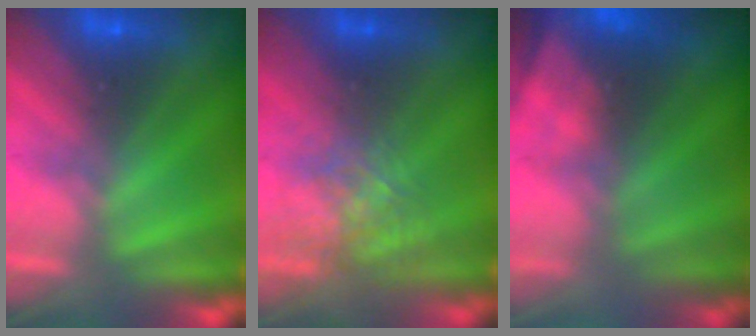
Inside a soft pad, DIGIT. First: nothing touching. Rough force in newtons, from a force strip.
{"total": 2.7}
{"total": 8.5}